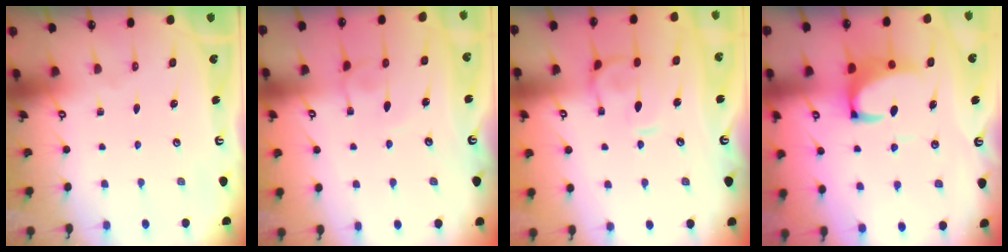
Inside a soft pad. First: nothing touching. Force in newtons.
{"total": 3.8, "press": 3.8, "slide": 0.1}
{"total": 2.1, "press": 2.0, "slide": 0.7}
{"total": 6.3, "press": 6.2, "slide": 0.9}